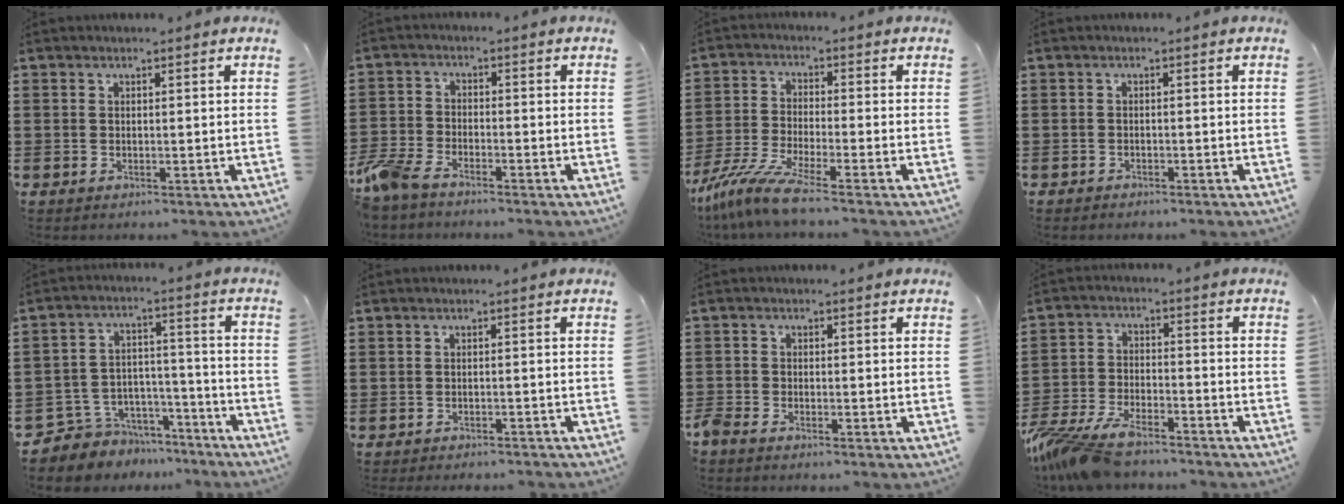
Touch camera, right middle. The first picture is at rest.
{"total": 4.8, "force": [-4.2, 1.2, 2.0], "torque": [-0.069, -0.007, -0.091]}
{"total": 7.2, "force": [-5.9, 0.0, 4.1], "torque": [-0.103, -0.022, -0.121]}
{"total": 0.7, "force": [-0.7, 0.2, 0.0], "torque": [-0.001, 0.001, -0.015]}
{"total": 5.9, "force": [-5.3, 2.5, -0.4], "torque": [-0.007, 0.009, -0.110]}
{"total": 1.2, "force": [-1.2, 0.0, 0.1], "torque": [-0.005, 0.000, -0.024]}
{"total": 1.6, "force": [-1.5, 0.3, 0.5], "torque": [-0.027, -0.004, -0.035]}
{"total": 8.1, "force": [-7.2, 1.9, 3.2], "torque": [-0.089, 0.003, -0.146]}